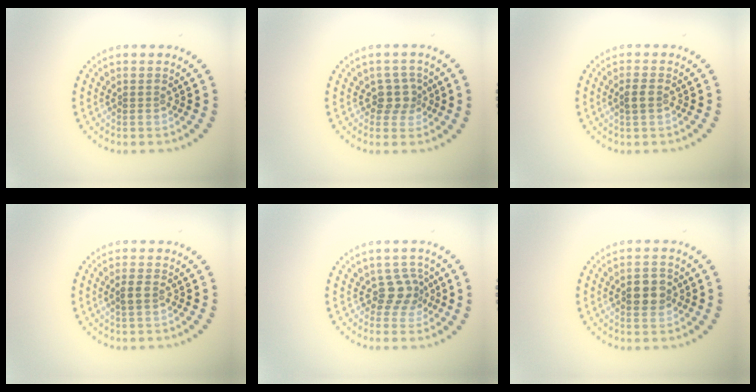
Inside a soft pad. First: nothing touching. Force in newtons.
{"total": 2.1, "press": 1.8, "slide": 1.1}
{"total": 1.4, "press": 1.4, "slide": 0.1}
{"total": 1.4, "press": 1.4, "slide": 0.1}
{"total": 2.5, "press": 1.9, "slide": 1.7}
{"total": 3.3, "press": 3.3, "slide": 0.1}